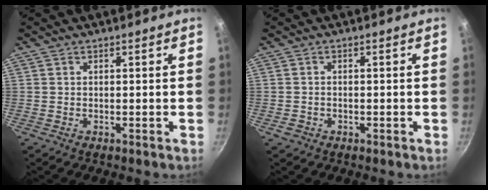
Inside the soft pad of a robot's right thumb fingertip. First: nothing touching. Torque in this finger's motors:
{"motor_torque": [0.22, 0.07, -0.32, 0.08, 0.10]}